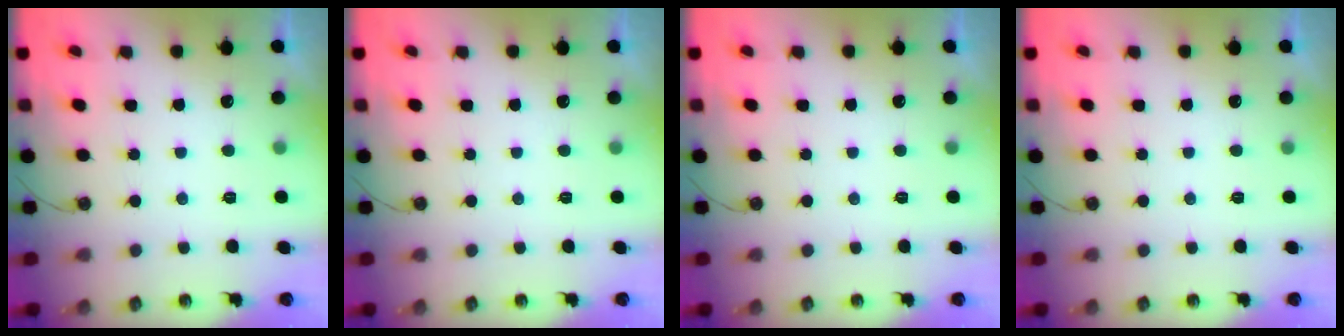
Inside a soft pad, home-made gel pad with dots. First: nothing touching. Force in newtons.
{"total": 0.0}
{"total": 0.0}
{"total": 0.0}